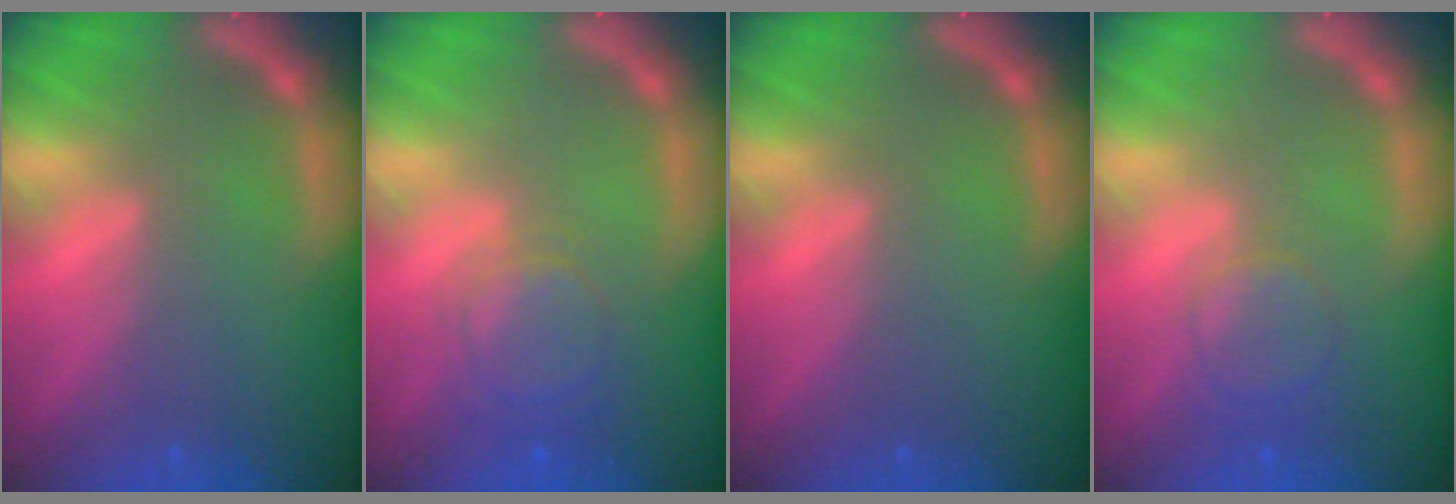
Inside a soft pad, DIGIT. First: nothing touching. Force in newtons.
{"total": 4.5}
{"total": 0.0}
{"total": 3.5}